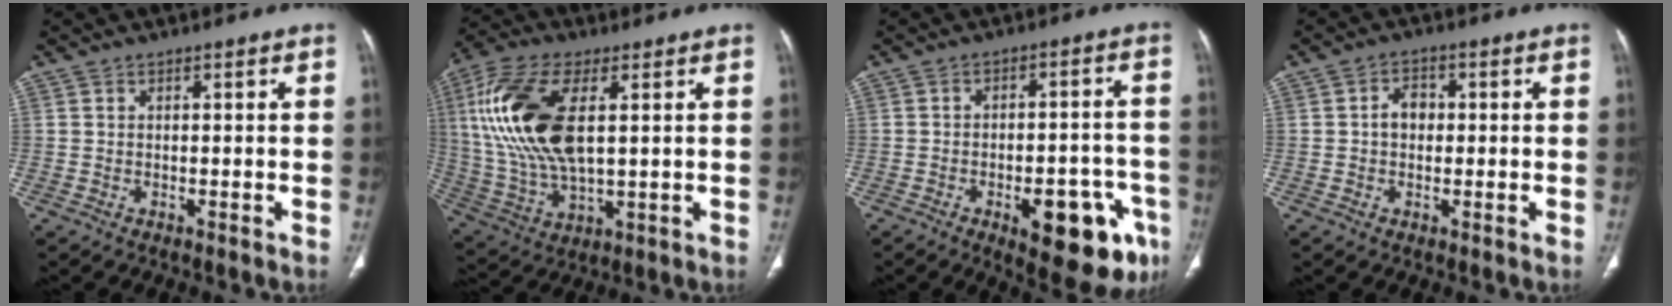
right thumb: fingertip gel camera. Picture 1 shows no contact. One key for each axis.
{"total": 19.6, "fx": 4.1, "fy": 9.3, "fz": 16.8, "tx": -0.361, "ty": -0.006, "tz": 0.082}
{"total": 16.7, "fx": -7.3, "fy": 6.9, "fz": 13.3, "tx": -0.119, "ty": 0.033, "tz": -0.079}
{"total": 3.6, "fx": 0.1, "fy": 2.8, "fz": 2.3, "tx": -0.027, "ty": 0.012, "tz": -0.005}